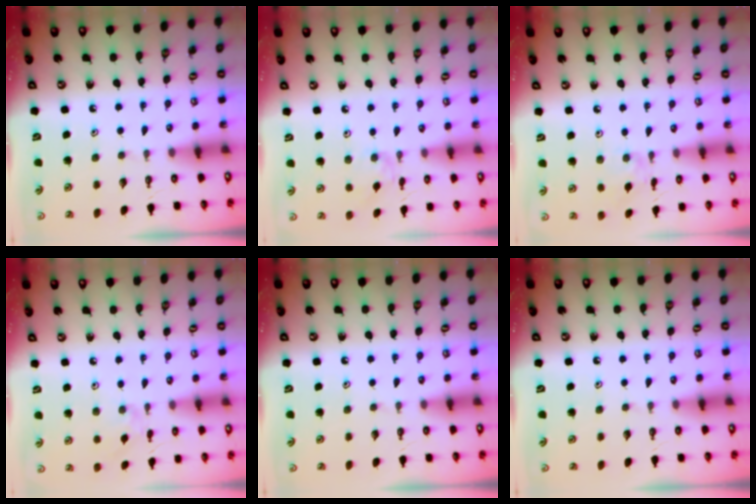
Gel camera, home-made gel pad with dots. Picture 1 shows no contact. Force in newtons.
{"total": 2.8, "press": 2.7, "slide": 0.6}
{"total": 2.4, "press": 2.3, "slide": 0.5}
{"total": 1.2, "press": 1.1, "slide": 0.4}
{"total": 0.0}
{"total": 0.0}